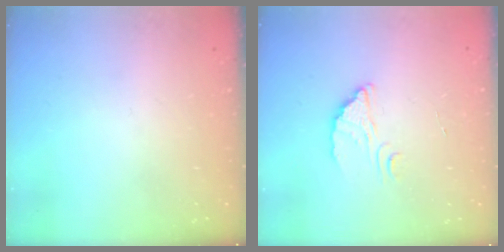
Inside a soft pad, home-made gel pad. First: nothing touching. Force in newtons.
{"total": 2.6, "press": 2.6, "slide": 0.1}